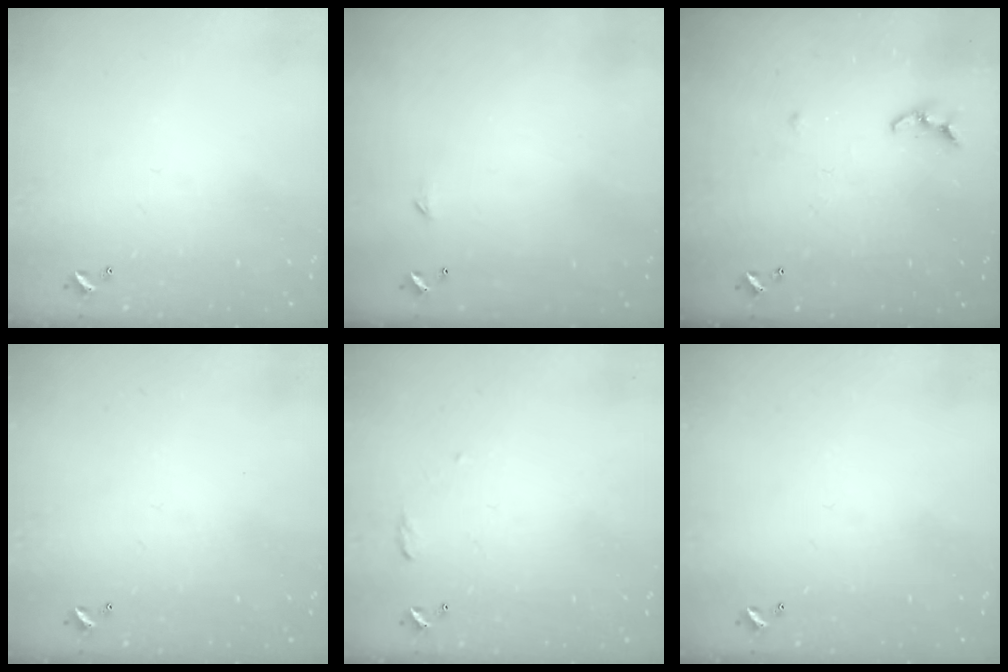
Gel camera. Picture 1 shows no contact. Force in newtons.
{"total": 2.3, "press": 2.3, "slide": 0.4}
{"total": 6.4, "press": 6.4, "slide": 0.5}
{"total": 0.0}
{"total": 5.9, "press": 5.8, "slide": 0.7}
{"total": 0.0}